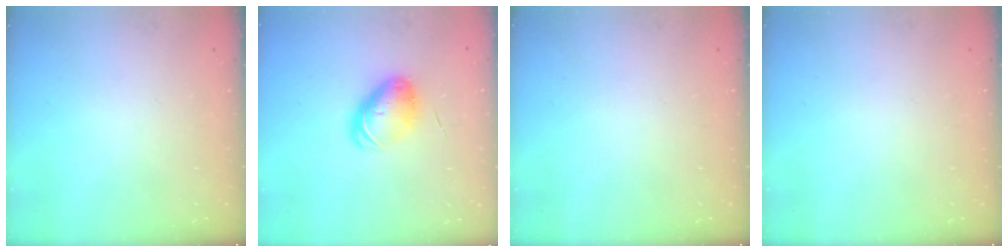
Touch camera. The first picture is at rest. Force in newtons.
{"total": 9.1, "press": 8.8, "slide": 2.0}
{"total": 0.0}
{"total": 0.0}